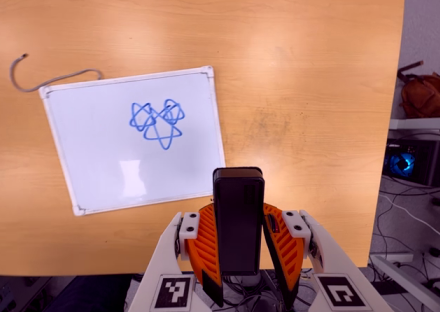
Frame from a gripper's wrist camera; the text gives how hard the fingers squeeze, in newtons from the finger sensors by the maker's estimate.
{"total": 5.8, "left": 5.1, "right": 6.5}